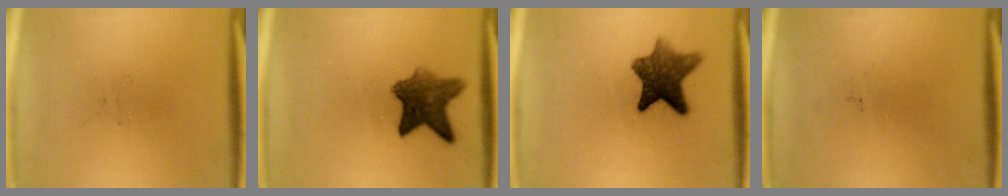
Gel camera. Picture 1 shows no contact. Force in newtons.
{"total": 7.7}
{"total": 9.0}
{"total": 0.0}